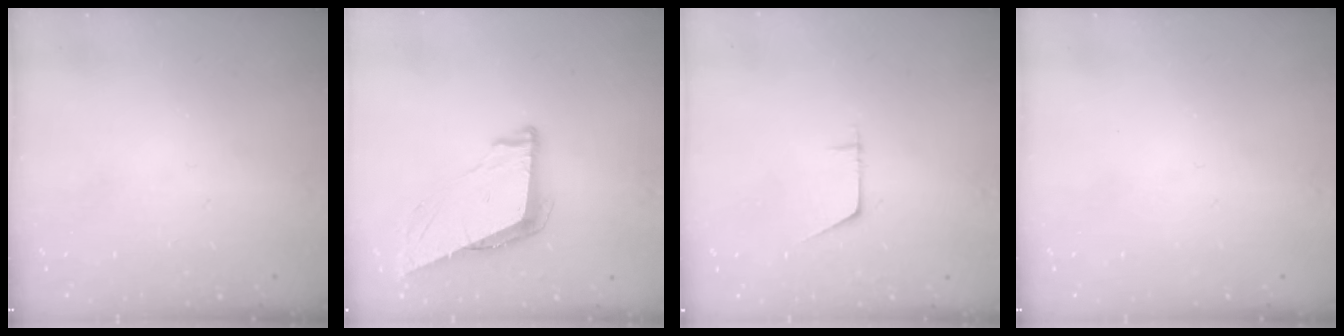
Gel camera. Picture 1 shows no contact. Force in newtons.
{"total": 9.0, "press": 8.6, "slide": 2.9}
{"total": 4.8, "press": 4.7, "slide": 0.4}
{"total": 0.0}